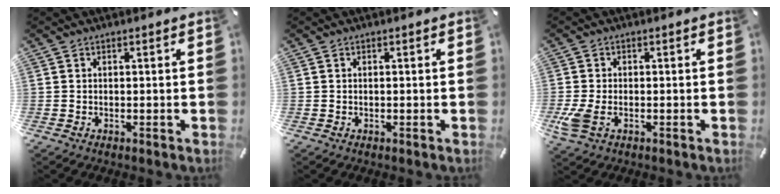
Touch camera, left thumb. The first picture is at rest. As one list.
[{"total": 0.0}, {"total": 5.2, "force": [-1.7, 3.1, 3.8], "torque": [-0.094, -0.004, -0.031]}]